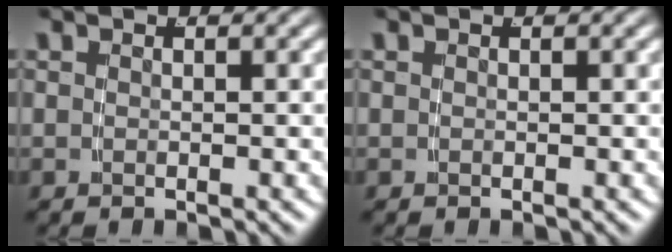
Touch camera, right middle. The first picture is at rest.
{"total": 0.0}